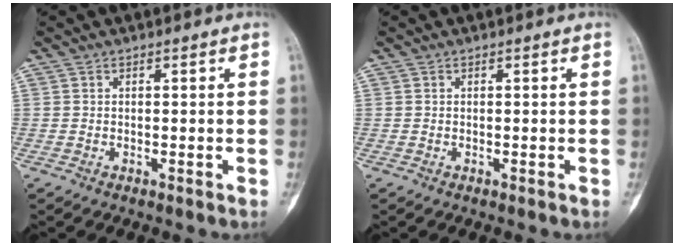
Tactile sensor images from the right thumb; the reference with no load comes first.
{"total": 0.0}